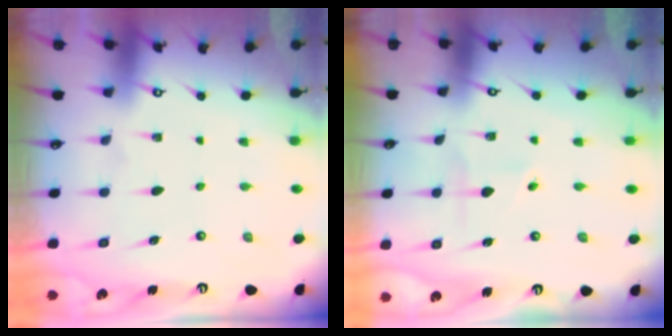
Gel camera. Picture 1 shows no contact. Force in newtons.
{"total": 1.6, "press": 1.3, "slide": 0.9}